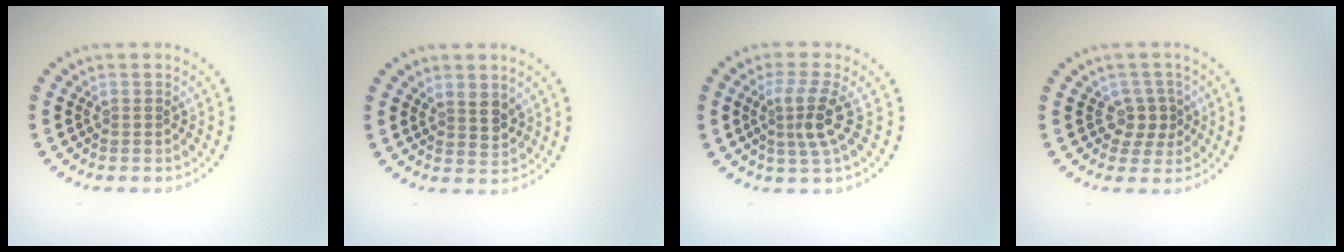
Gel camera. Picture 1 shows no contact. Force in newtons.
{"total": 2.0, "press": 1.7, "slide": 1.0}
{"total": 3.1, "press": 2.2, "slide": 2.1}
{"total": 1.9, "press": 1.6, "slide": 1.1}